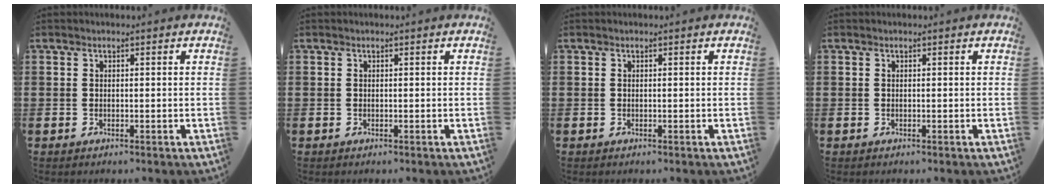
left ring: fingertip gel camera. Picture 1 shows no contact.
{"total": 0.0}
{"total": 0.0}
{"total": 0.0}